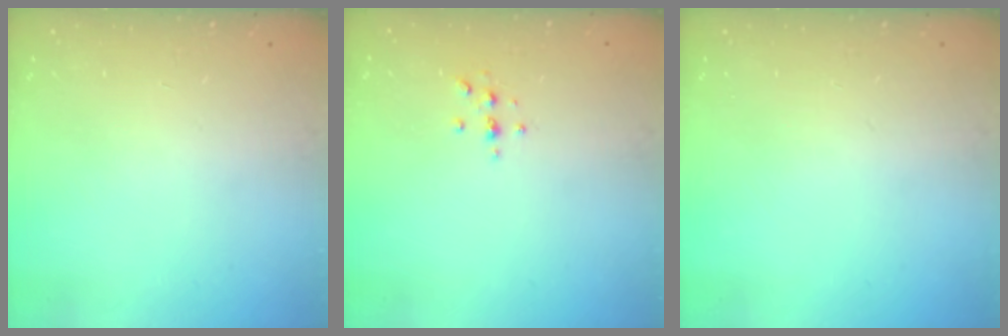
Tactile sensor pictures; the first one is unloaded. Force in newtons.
{"total": 3.0, "press": 3.0, "slide": 0.3}
{"total": 0.0}